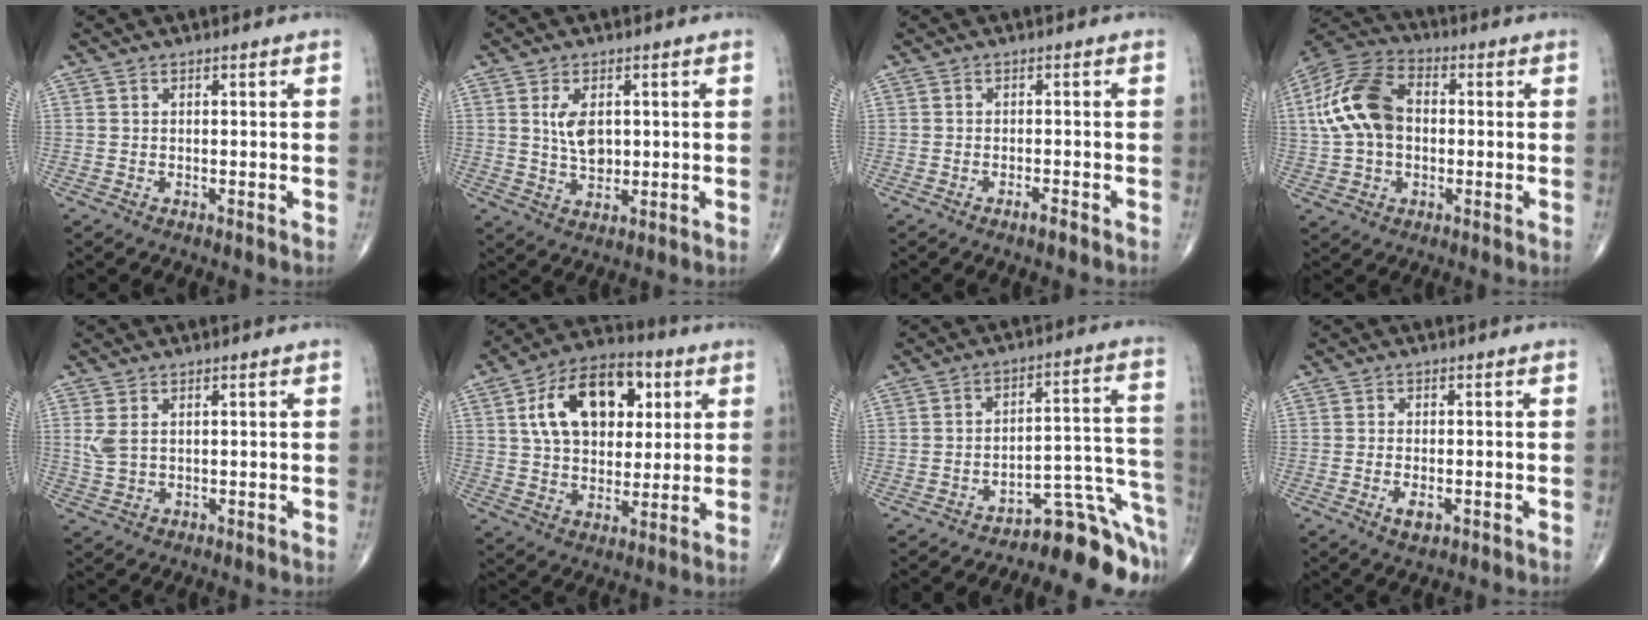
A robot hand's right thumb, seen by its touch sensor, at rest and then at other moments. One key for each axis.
{"total": 5.5, "fx": 1.0, "fy": 3.3, "fz": 4.4, "tx": -0.071, "ty": -0.008, "tz": 0.023}
{"total": 1.5, "fx": -1.1, "fy": 0.3, "fz": 1.0, "tx": -0.022, "ty": 0.000, "tz": -0.021}
{"total": 15.0, "fx": 0.9, "fy": 10.0, "fz": 11.1, "tx": -0.214, "ty": 0.029, "tz": 0.007}
{"total": 3.2, "fx": 1.0, "fy": 1.8, "fz": 2.4, "tx": -0.057, "ty": 0.000, "tz": 0.030}
{"total": 17.8, "fx": 5.4, "fy": 11.3, "fz": 12.7, "tx": -0.173, "ty": 0.003, "tz": 0.088}
{"total": 12.2, "fx": -11.0, "fy": 2.6, "fz": 4.5, "tx": -0.004, "ty": 0.126, "tz": -0.154}
{"total": 2.6, "fx": -1.0, "fy": 1.3, "fz": 2.1, "tx": -0.033, "ty": 0.000, "tz": -0.014}